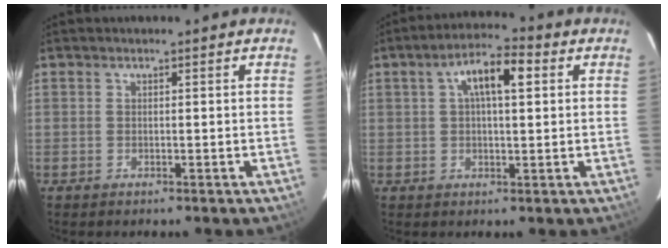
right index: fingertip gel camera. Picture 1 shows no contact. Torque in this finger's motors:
{"motor_torque": [0.27, 0.09, 0.50, 0.09]}